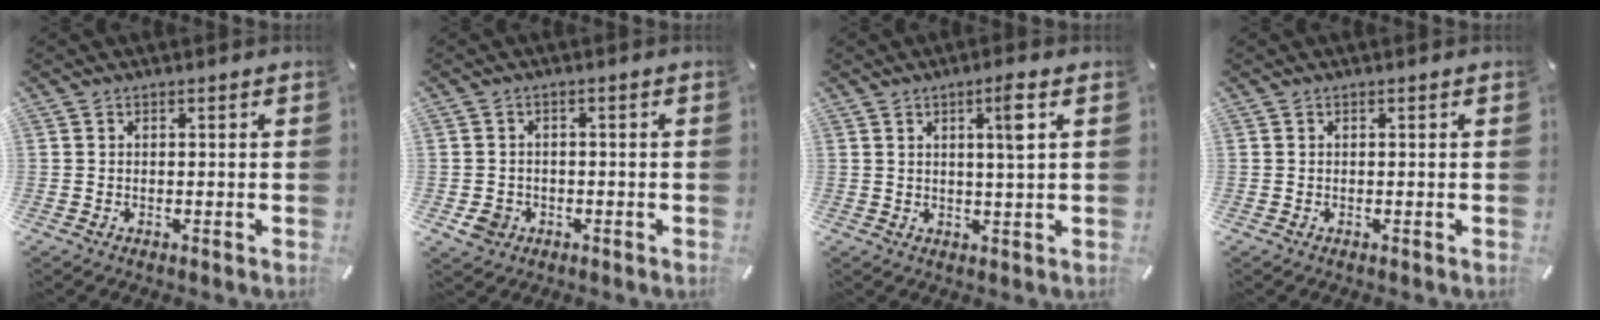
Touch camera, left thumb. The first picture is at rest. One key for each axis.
{"total": 4.2, "fx": -1.6, "fy": 3.6, "fz": 1.5, "tx": -0.036, "ty": 0.003, "tz": -0.030}
{"total": 5.0, "fx": 2.1, "fy": 0.3, "fz": 4.6, "tx": -0.078, "ty": -0.005, "tz": 0.027}
{"total": 0.0}